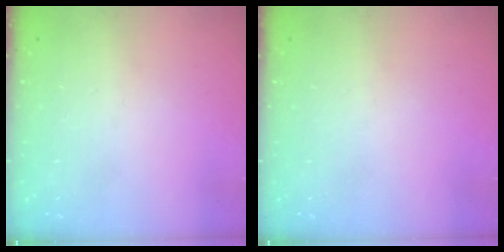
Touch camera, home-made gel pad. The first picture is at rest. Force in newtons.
{"total": 0.0}